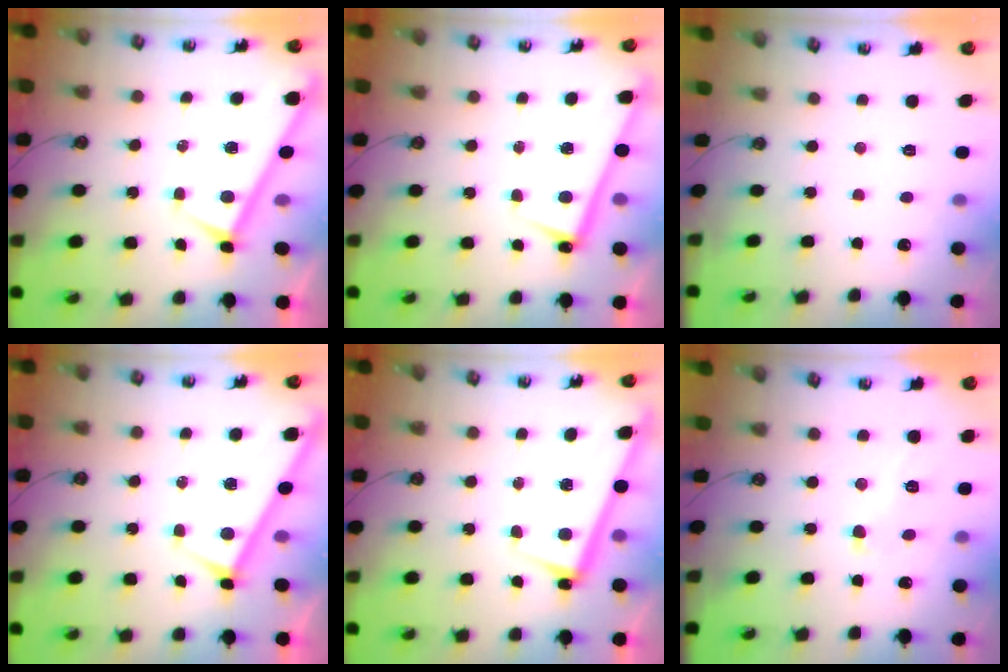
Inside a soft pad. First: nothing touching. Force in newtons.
{"total": 2.1, "press": 2.1, "slide": 0.5}
{"total": 0.0}
{"total": 3.9, "press": 3.9, "slide": 0.4}
{"total": 2.6, "press": 2.4, "slide": 0.9}
{"total": 1.6, "press": 1.4, "slide": 0.8}